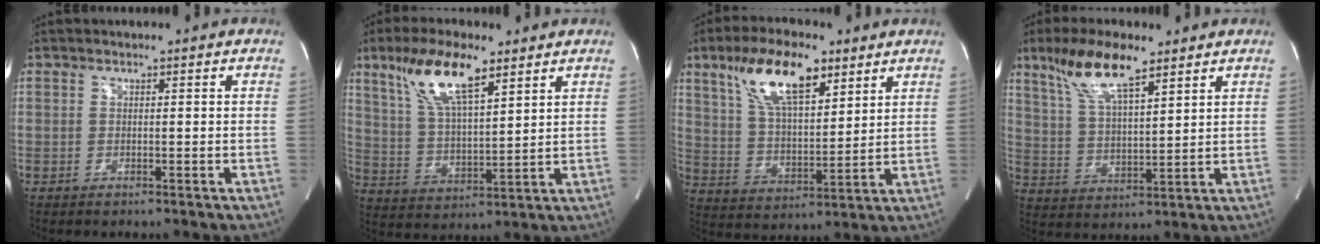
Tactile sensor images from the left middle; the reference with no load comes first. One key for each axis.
{"total": 12.0, "fx": 7.2, "fy": 3.0, "fz": 9.0, "tx": -0.179, "ty": 0.013, "tz": 0.141}
{"total": 14.1, "fx": 8.2, "fy": 4.9, "fz": 10.4, "tx": -0.195, "ty": 0.015, "tz": 0.153}
{"total": 11.0, "fx": 7.3, "fy": 2.6, "fz": 7.8, "tx": -0.157, "ty": 0.013, "tz": 0.142}